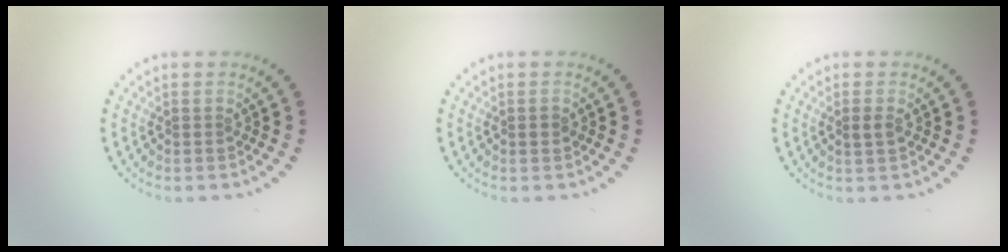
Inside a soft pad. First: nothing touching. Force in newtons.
{"total": 1.0, "press": 1.0, "slide": 0.1}
{"total": 1.1, "press": 1.1, "slide": 0.3}